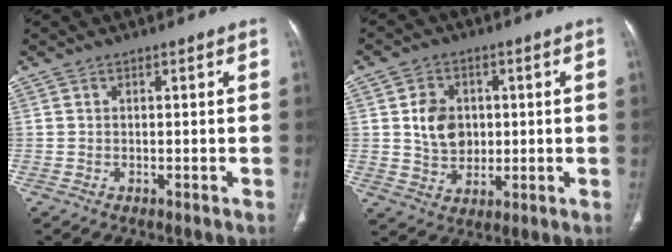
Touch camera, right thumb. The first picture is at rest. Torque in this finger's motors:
{"motor_torque": [-0.43, 0.86, 0.63, 0.38, -0.01]}